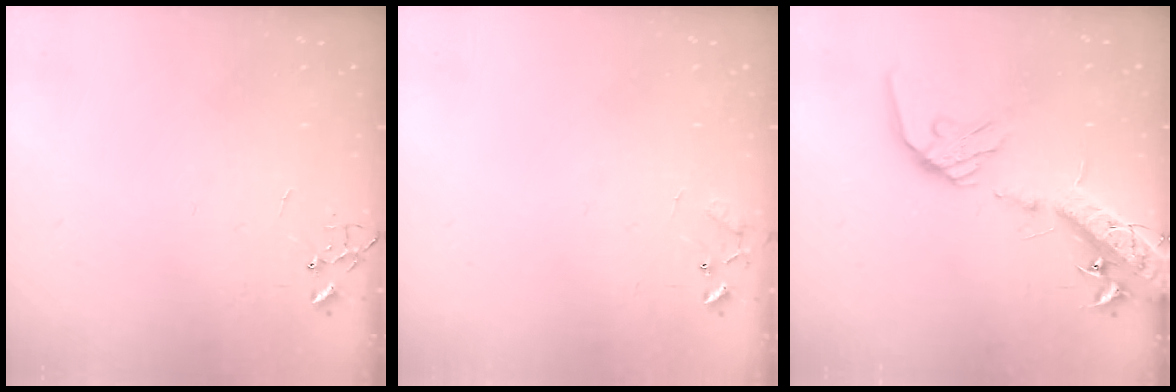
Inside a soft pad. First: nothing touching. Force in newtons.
{"total": 7.6, "press": 7.5, "slide": 0.6}
{"total": 19.7, "press": 19.2, "slide": 4.1}